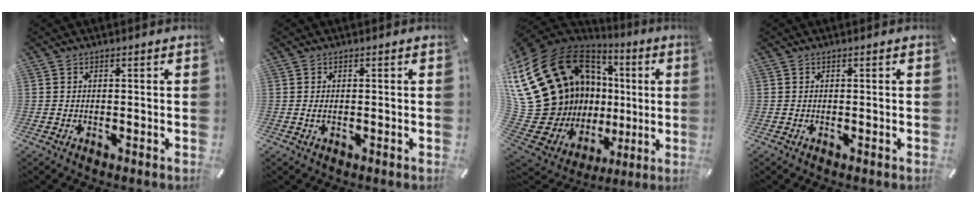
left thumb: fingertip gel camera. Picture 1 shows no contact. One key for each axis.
{"total": 1.0, "fx": 0.0, "fy": 0.5, "fz": 0.9, "tx": -0.017, "ty": 0.001, "tz": -0.001}
{"total": 29.5, "fx": 4.3, "fy": 22.2, "fz": 19.0, "tx": -0.351, "ty": -0.076, "tz": 0.156}
{"total": 0.0}